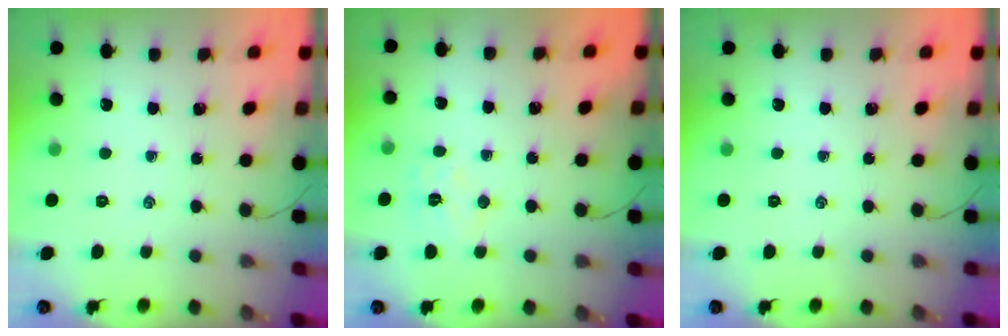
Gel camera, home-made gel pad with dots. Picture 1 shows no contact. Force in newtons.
{"total": 6.1, "press": 6.0, "slide": 0.8}
{"total": 0.0}